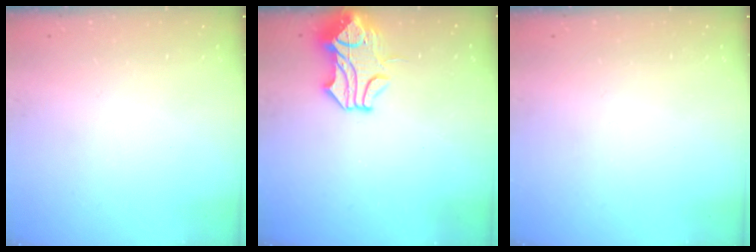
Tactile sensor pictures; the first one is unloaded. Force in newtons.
{"total": 2.2, "press": 1.6, "slide": 1.6}
{"total": 0.0}